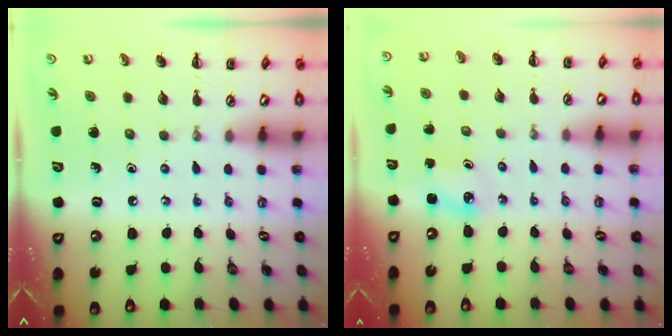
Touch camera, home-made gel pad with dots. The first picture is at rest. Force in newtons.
{"total": 2.2, "press": 2.2, "slide": 0.3}